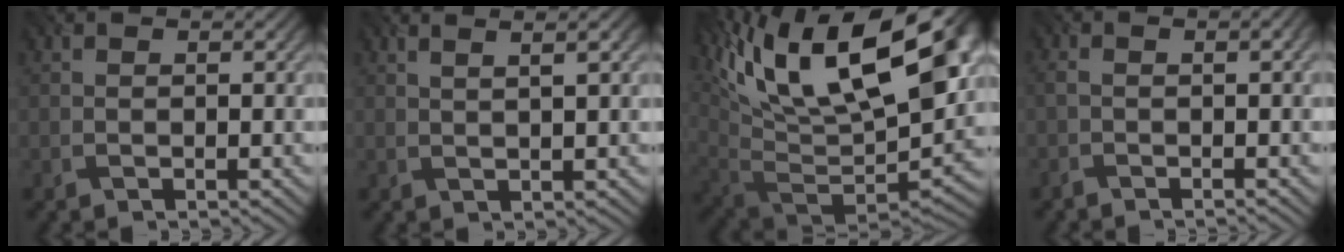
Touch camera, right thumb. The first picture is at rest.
{"total": 3.4, "force": [1.8, 0.6, 2.9], "torque": [-0.034, 0.011, 0.019]}
{"total": 21.0, "force": [9.0, 9.7, 16.3], "torque": [-0.272, 0.013, 0.166]}
{"total": 4.0, "force": [-0.7, 1.2, 3.8], "torque": [-0.050, -0.002, -0.018]}